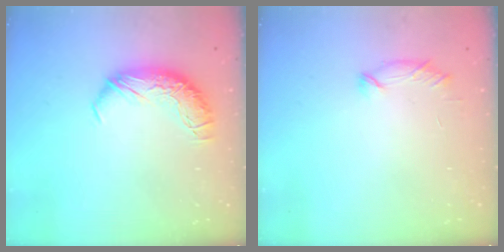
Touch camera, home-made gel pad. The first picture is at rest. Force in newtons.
{"total": 4.7, "press": 4.6, "slide": 1.2}